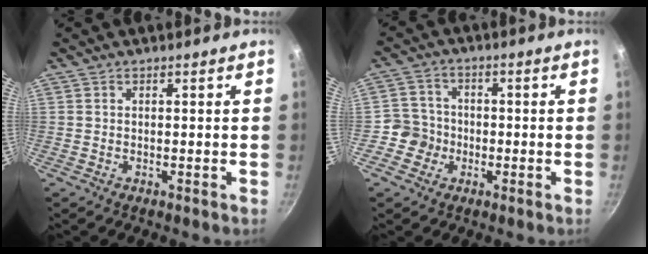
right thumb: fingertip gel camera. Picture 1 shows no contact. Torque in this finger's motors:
{"motor_torque": [-0.16, -0.18, 0.42, -0.08, 0.02]}